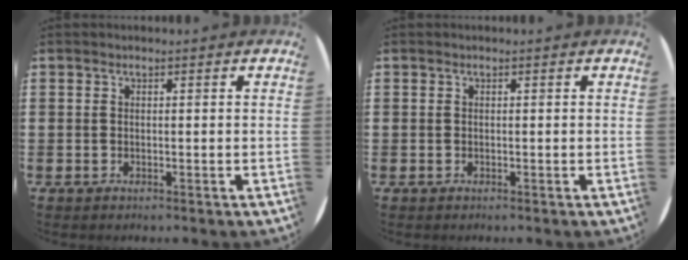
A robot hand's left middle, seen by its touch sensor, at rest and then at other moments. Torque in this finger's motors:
{"motor_torque": [0.18, -0.20, 0.00, 0.00]}